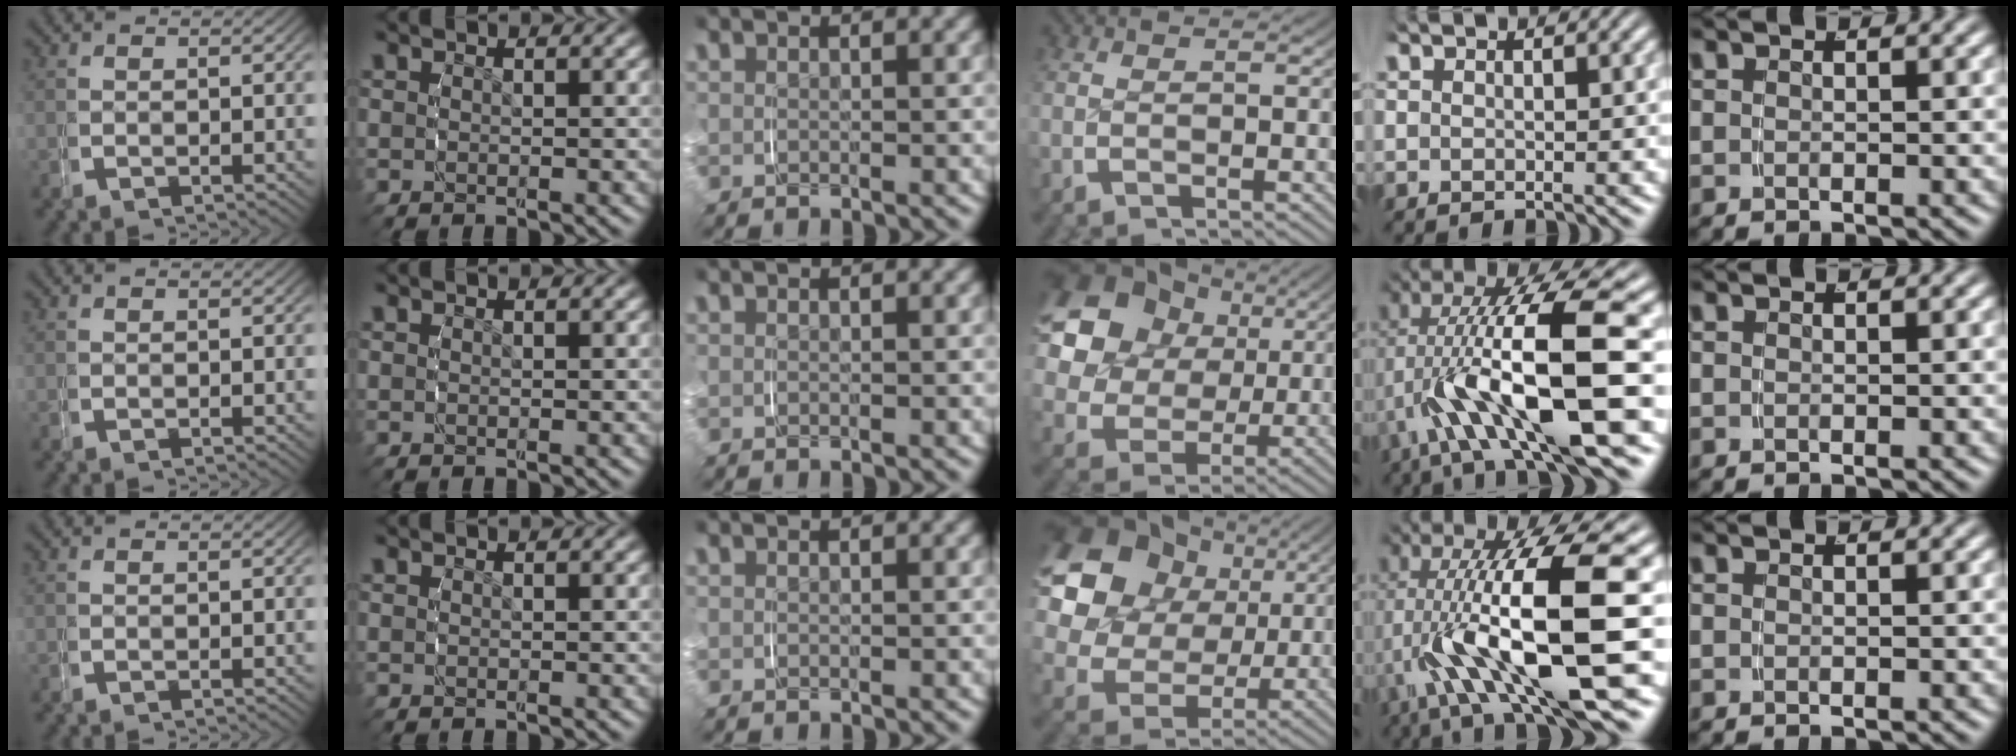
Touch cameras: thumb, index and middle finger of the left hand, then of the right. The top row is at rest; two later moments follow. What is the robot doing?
{"motion": "grasp_and_lifting", "object": "key"}